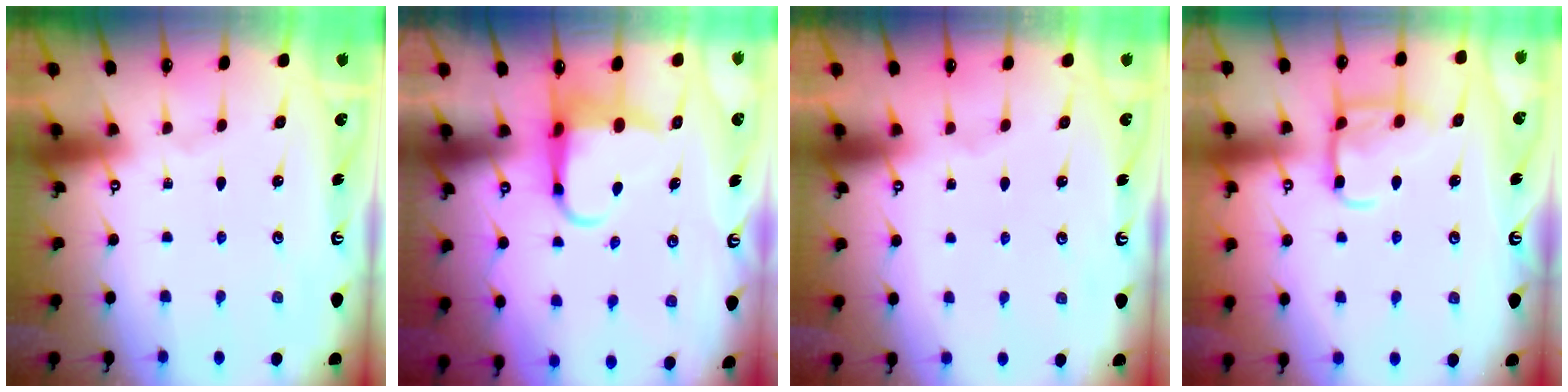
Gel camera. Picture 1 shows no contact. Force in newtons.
{"total": 5.6, "press": 5.5, "slide": 1.2}
{"total": 1.2, "press": 1.2, "slide": 0.1}
{"total": 13.8, "press": 13.8, "slide": 1.3}